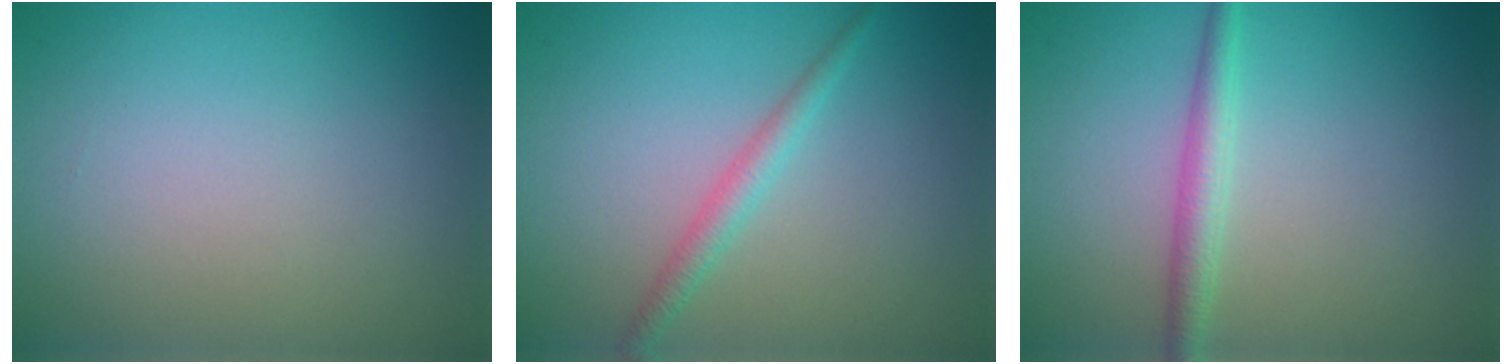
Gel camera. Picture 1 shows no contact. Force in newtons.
{"total": 1.8, "press": 1.8, "slide": 0.0}
{"total": 2.2, "press": 2.2, "slide": 0.0}